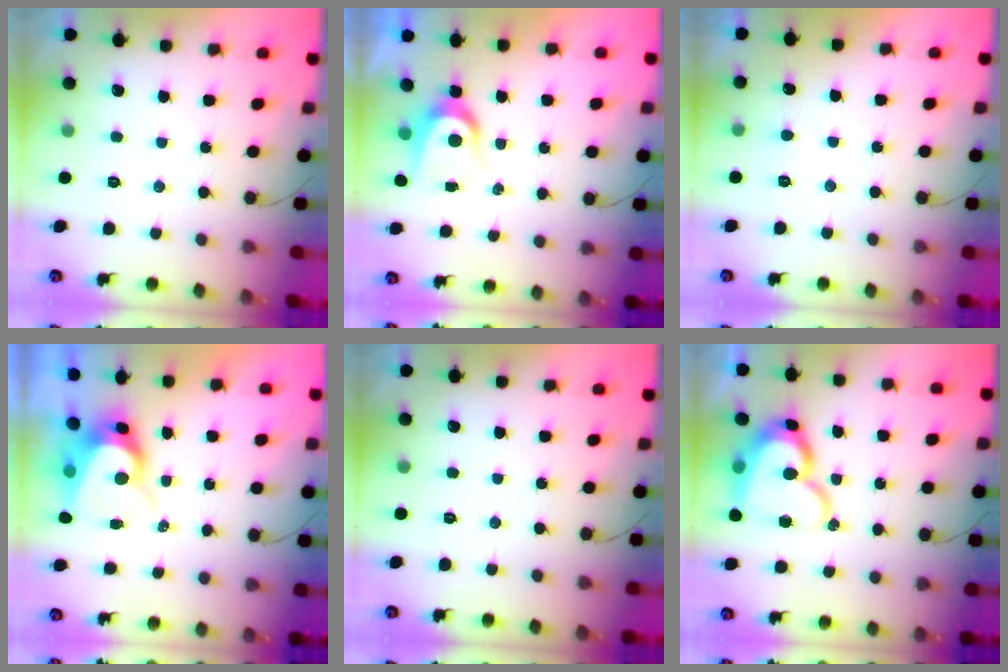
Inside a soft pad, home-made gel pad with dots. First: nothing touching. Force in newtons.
{"total": 6.4, "press": 6.4, "slide": 0.4}
{"total": 4.6, "press": 4.6, "slide": 0.2}
{"total": 9.4, "press": 9.4, "slide": 0.9}
{"total": 0.0}
{"total": 17.4, "press": 17.3, "slide": 1.6}